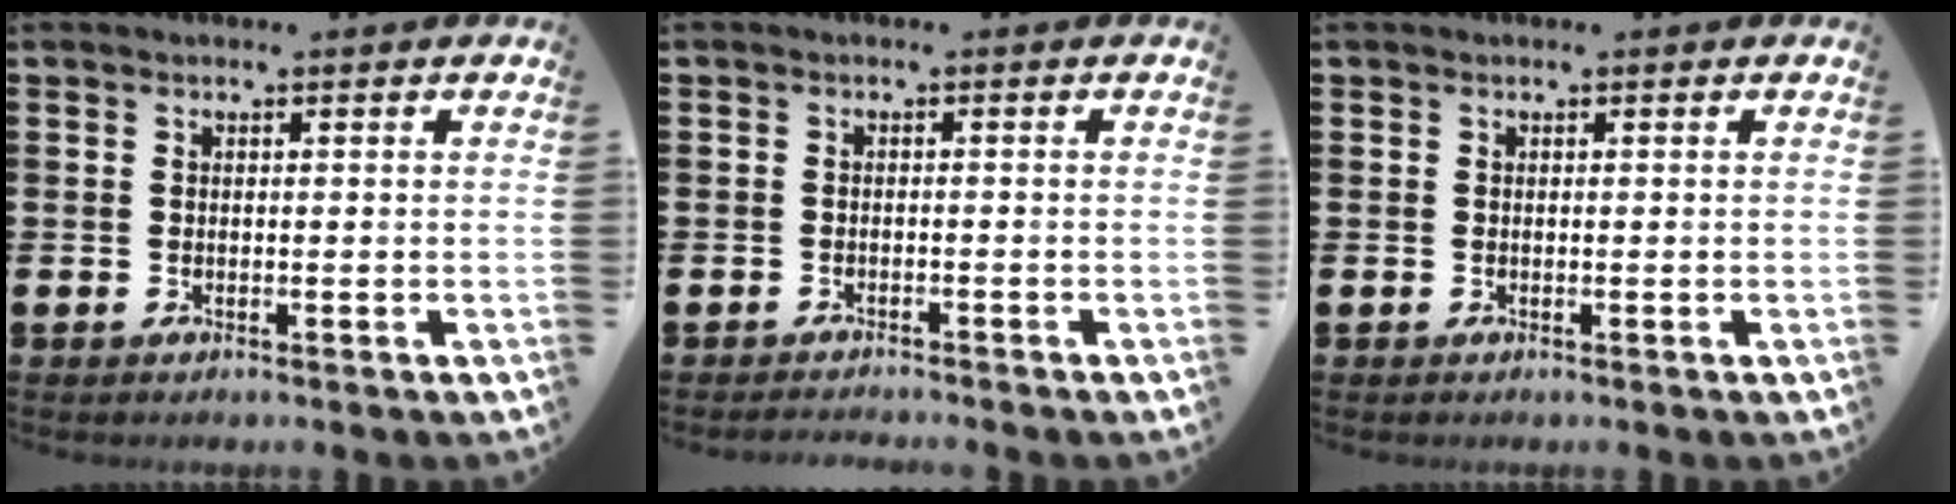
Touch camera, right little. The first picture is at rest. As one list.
[{"total": 1.0, "force": [-1.0, -0.1, 0.0], "torque": [-0.001, 0.001, -0.020]}, {"total": 0.0}]